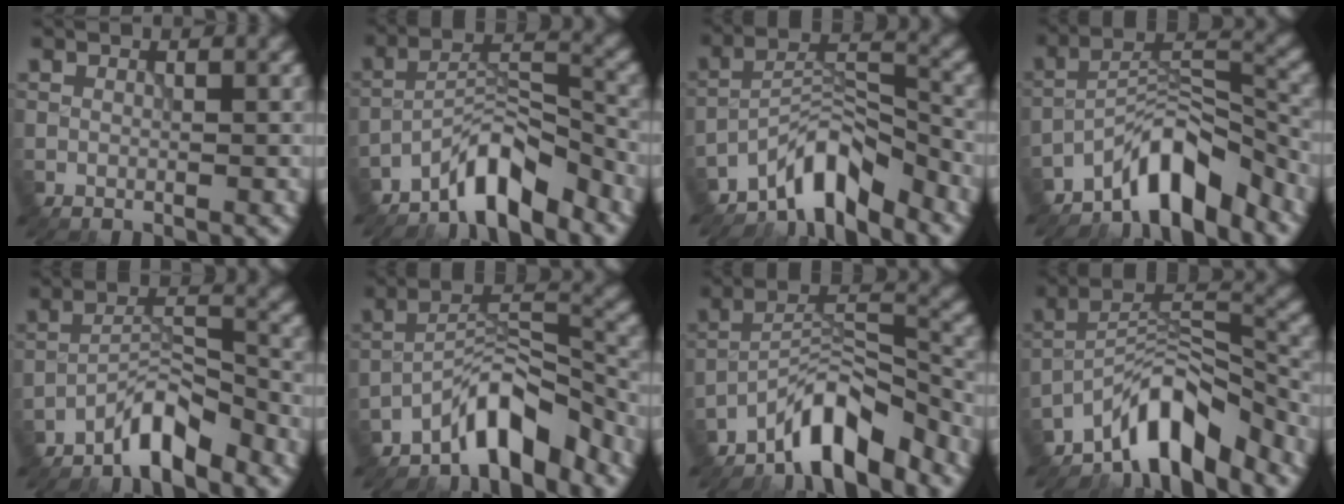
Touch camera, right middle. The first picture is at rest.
{"total": 5.8, "force": [-4.8, 1.3, 3.0], "torque": [-0.043, 0.011, -0.093]}
{"total": 6.4, "force": [-5.3, 1.8, 3.1], "torque": [-0.040, 0.009, -0.103]}
{"total": 6.8, "force": [-5.5, 1.9, 3.6], "torque": [-0.046, 0.014, -0.102]}
{"total": 4.5, "force": [-3.7, 0.9, 2.4], "torque": [-0.038, 0.014, -0.076]}
{"total": 6.4, "force": [-5.1, 1.8, 3.4], "torque": [-0.044, 0.015, -0.096]}
{"total": 6.6, "force": [-5.4, 1.6, 3.4], "torque": [-0.048, 0.012, -0.103]}
{"total": 7.8, "force": [-6.1, 2.3, 4.2], "torque": [-0.057, 0.009, -0.120]}